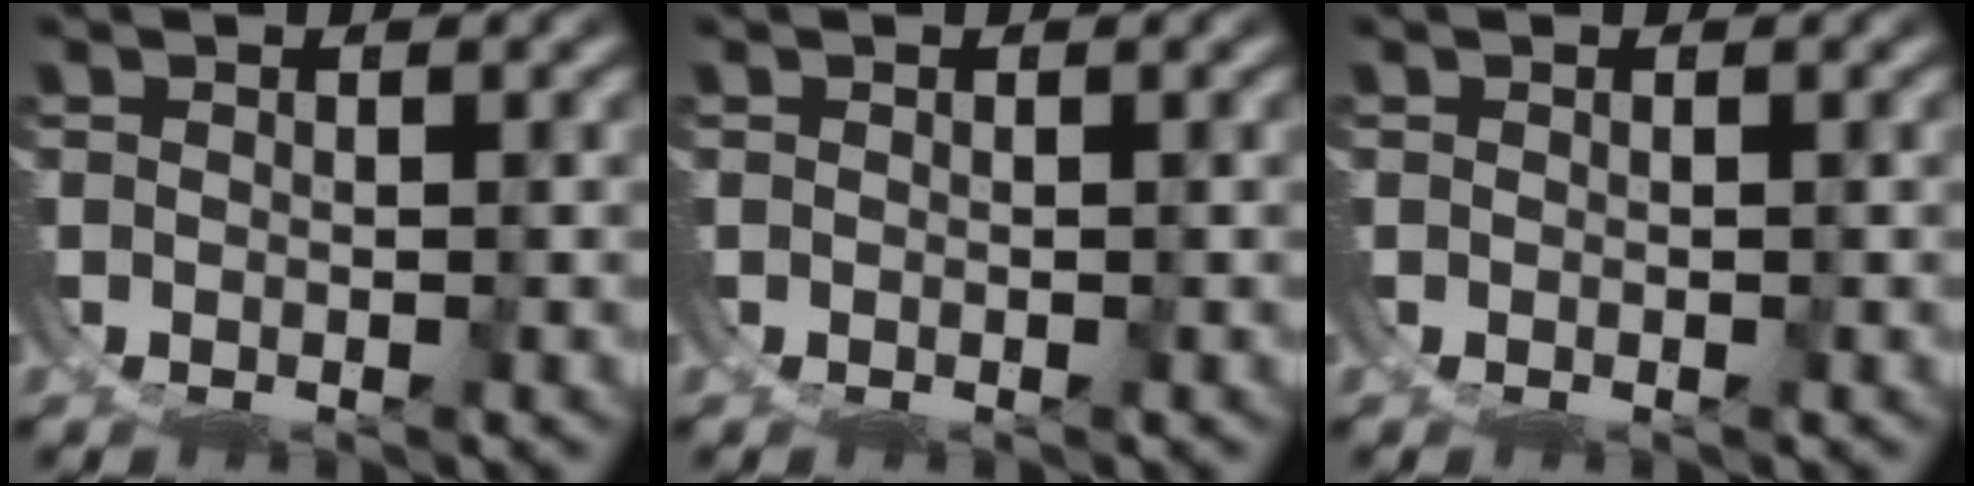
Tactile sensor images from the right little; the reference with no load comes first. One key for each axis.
{"total": 0.0}
{"total": 0.0}